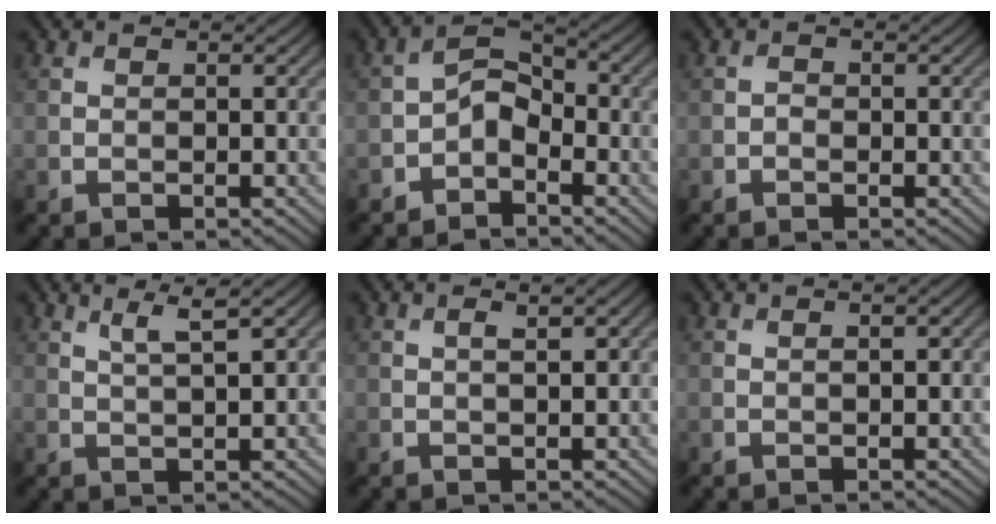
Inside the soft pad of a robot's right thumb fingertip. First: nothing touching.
{"total": 4.1, "force": [-2.1, 2.4, 2.6], "torque": [-0.045, 0.012, -0.049]}
{"total": 0.8, "force": [-0.4, 0.6, 0.3], "torque": [-0.006, 0.000, -0.010]}
{"total": 3.5, "force": [1.8, 0.3, 3.0], "torque": [-0.057, 0.008, 0.036]}
{"total": 1.7, "force": [0.4, 0.2, 1.6], "torque": [-0.029, 0.007, 0.006]}
{"total": 1.0, "force": [0.2, 0.1, 1.0], "torque": [-0.018, 0.004, 0.003]}